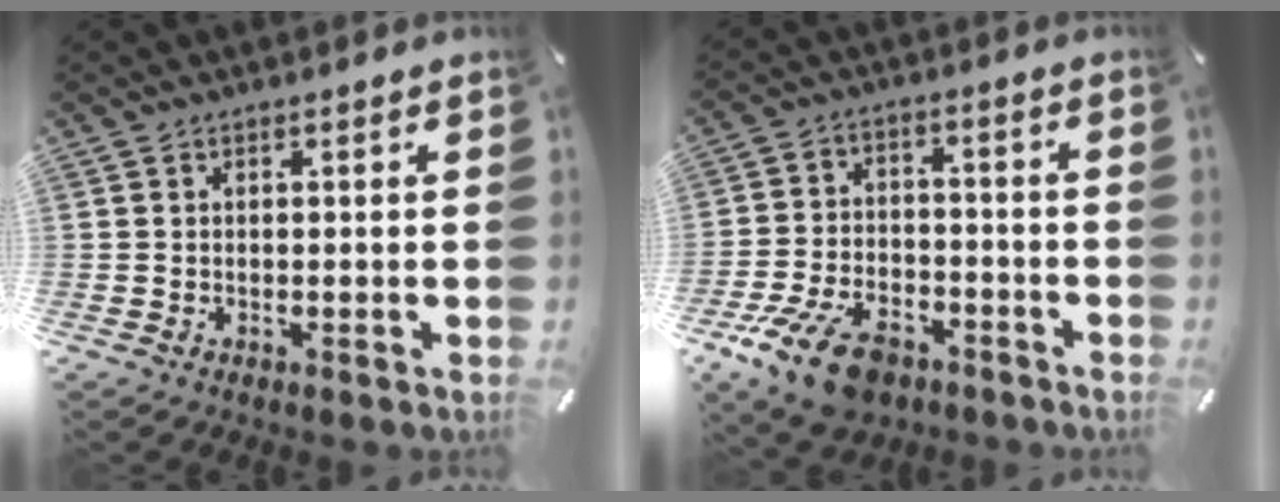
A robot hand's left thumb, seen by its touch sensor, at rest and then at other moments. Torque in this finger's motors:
{"motor_torque": [-0.82, 1.72, 0.39, 0.35, 0.13]}